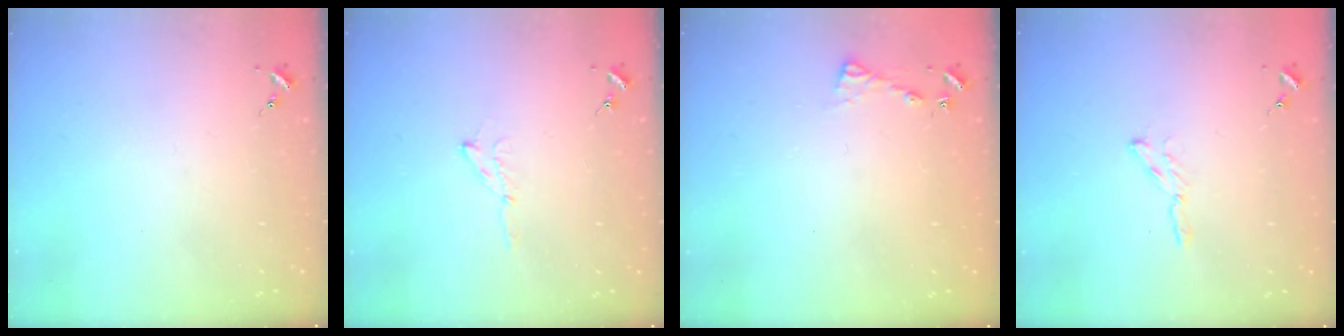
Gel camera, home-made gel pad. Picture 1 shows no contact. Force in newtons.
{"total": 4.9, "press": 4.9, "slide": 0.5}
{"total": 4.3, "press": 4.3, "slide": 0.3}
{"total": 2.9, "press": 2.9, "slide": 0.3}